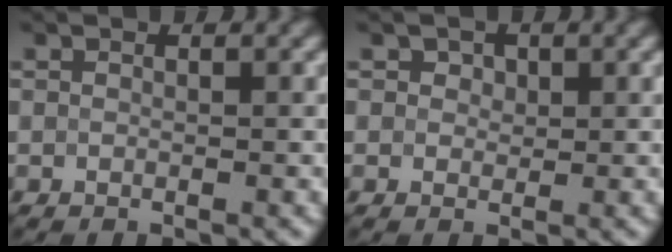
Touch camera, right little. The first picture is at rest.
{"total": 1.3, "force": [0.7, 1.0, 0.6], "torque": [-0.008, 0.004, 0.004]}